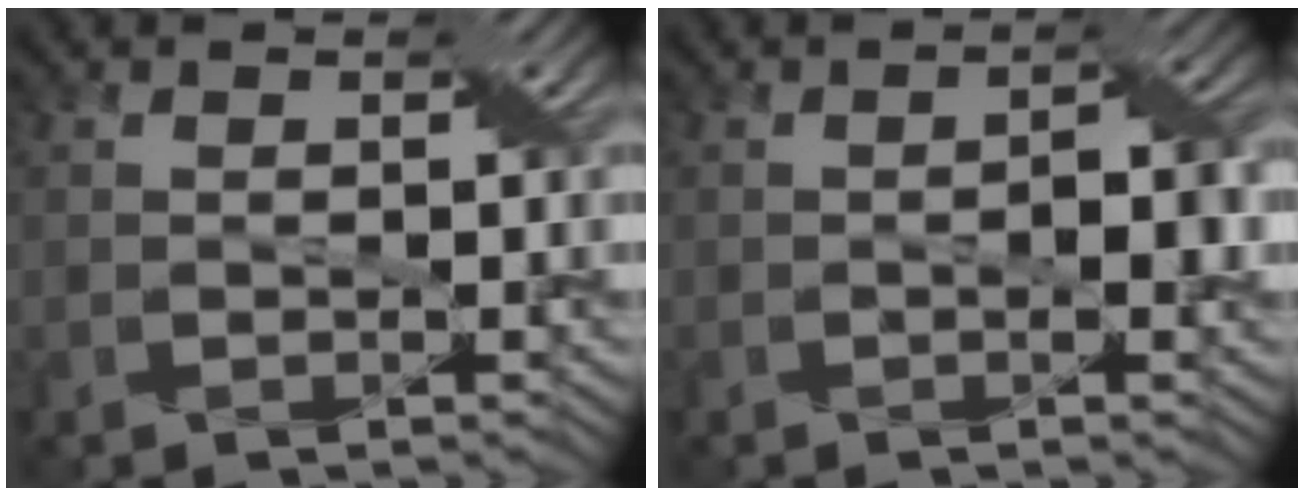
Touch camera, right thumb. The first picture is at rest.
{"total": 3.3, "force": [-0.6, 1.3, 3.0], "torque": [-0.046, 0.003, -0.011]}